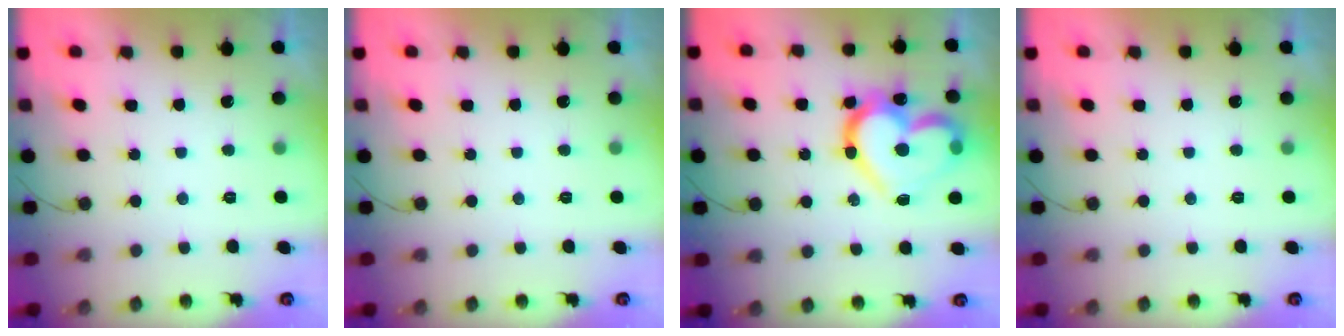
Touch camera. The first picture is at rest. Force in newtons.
{"total": 0.0}
{"total": 20.7, "press": 20.6, "slide": 1.5}
{"total": 0.0}